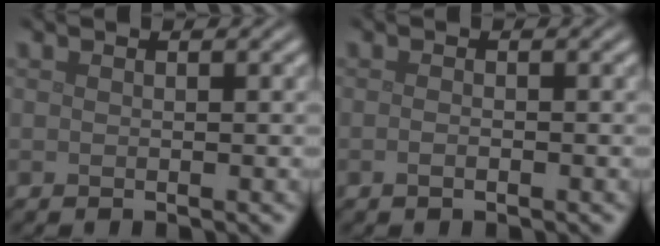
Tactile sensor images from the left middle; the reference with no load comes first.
{"total": 0.7, "force": [-0.3, 0.2, 0.6], "torque": [-0.011, -0.002, -0.006]}